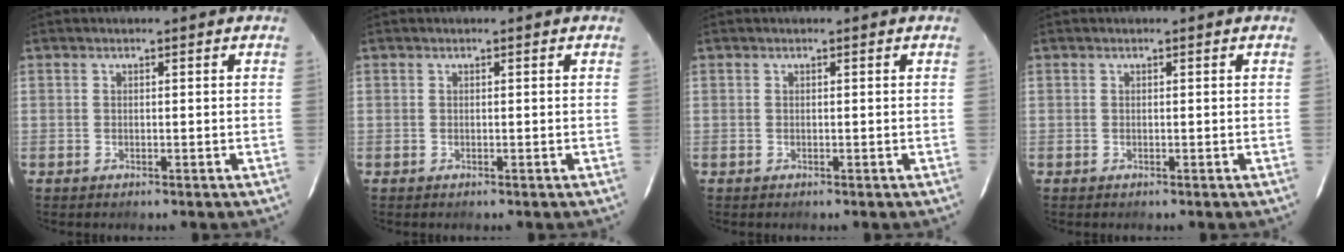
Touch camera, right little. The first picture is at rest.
{"total": 0.0}
{"total": 0.0}
{"total": 0.0}